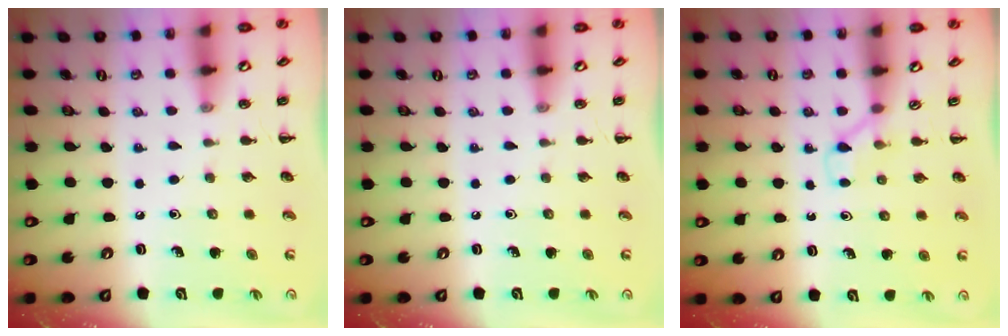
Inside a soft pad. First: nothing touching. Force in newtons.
{"total": 0.0}
{"total": 2.8, "press": 2.6, "slide": 1.0}